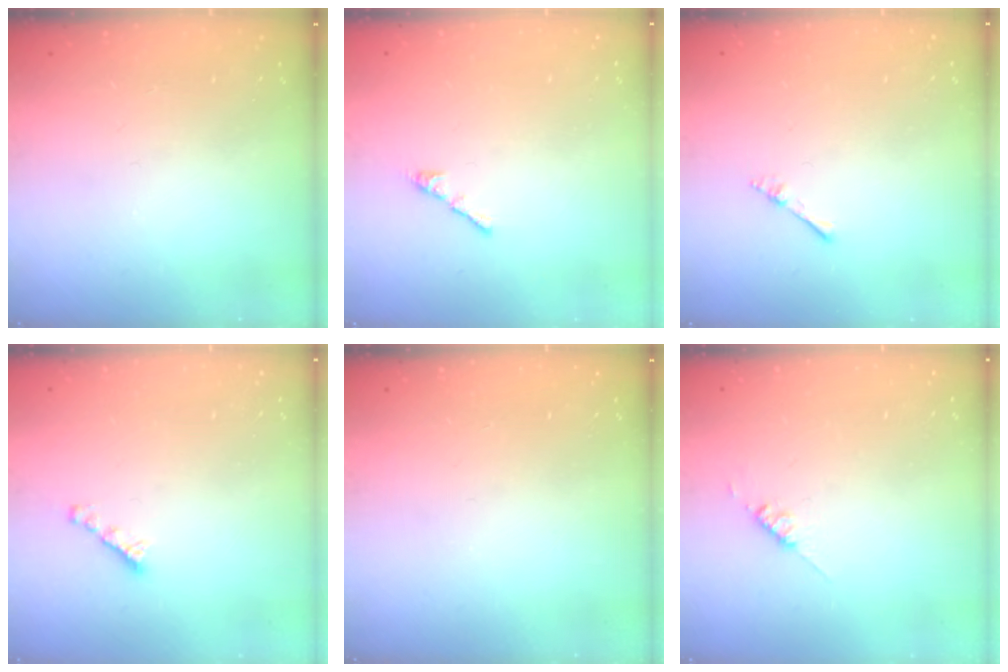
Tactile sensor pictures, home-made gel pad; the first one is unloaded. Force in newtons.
{"total": 0.6, "press": 0.4, "slide": 0.4}
{"total": 2.2, "press": 2.2, "slide": 0.3}
{"total": 2.7, "press": 2.7, "slide": 0.2}
{"total": 0.0}
{"total": 2.6, "press": 2.6, "slide": 0.3}